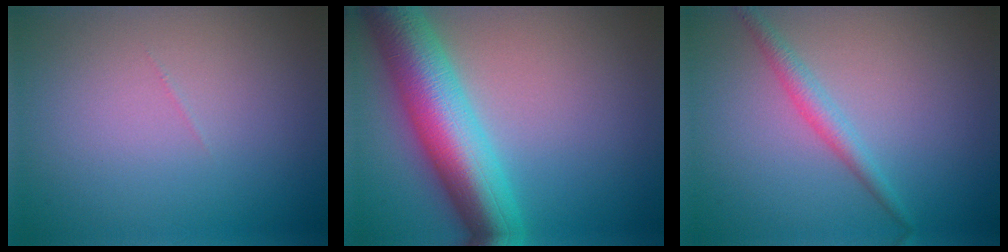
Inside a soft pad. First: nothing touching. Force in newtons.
{"total": 10.2, "press": 10.2, "slide": 0.0}
{"total": 1.9, "press": 1.9, "slide": 0.1}